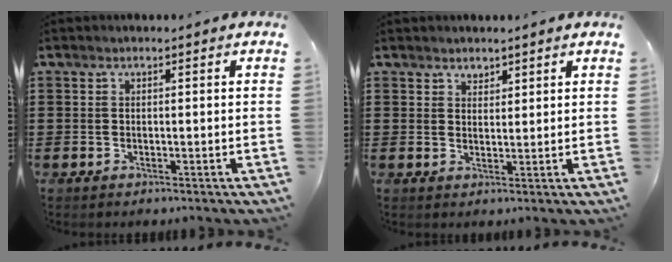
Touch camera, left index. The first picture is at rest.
{"total": 1.6, "force": [1.5, 0.6, -0.1], "torque": [0.007, -0.001, 0.027]}